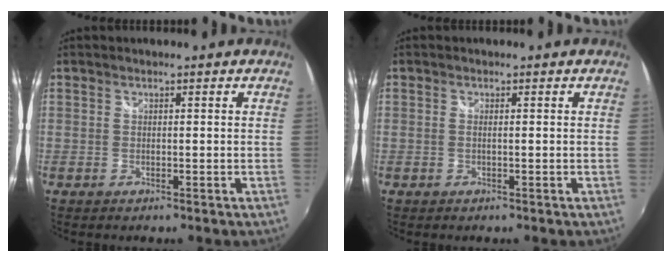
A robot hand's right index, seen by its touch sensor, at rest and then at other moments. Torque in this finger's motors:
{"motor_torque": [-0.15, 0.09, 0.00, 0.00]}